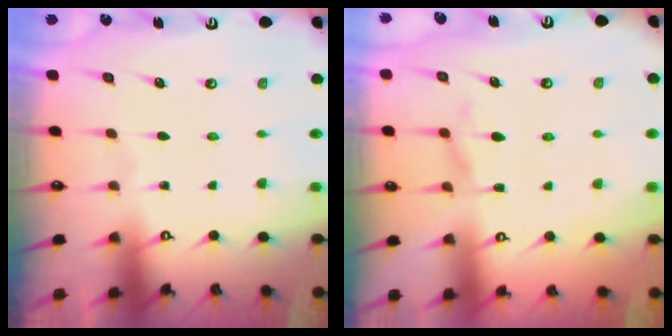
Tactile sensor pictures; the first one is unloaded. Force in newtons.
{"total": 1.5, "press": 0.2, "slide": 1.5}